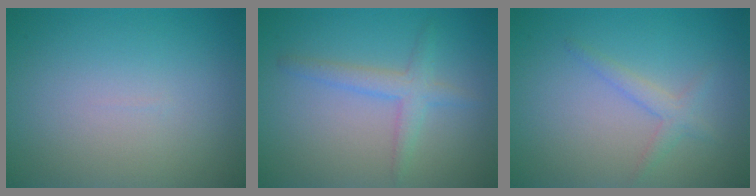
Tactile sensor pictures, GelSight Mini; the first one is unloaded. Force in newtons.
{"total": 2.4, "press": 2.4, "slide": 0.2}
{"total": 1.6, "press": 1.6, "slide": 0.1}